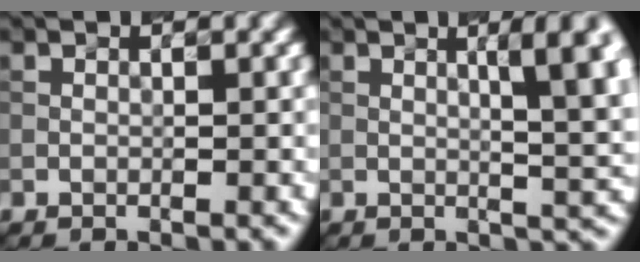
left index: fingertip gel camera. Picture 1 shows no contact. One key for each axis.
{"total": 6.5, "fx": 1.7, "fy": 1.7, "fz": 6.1, "tx": -0.062, "ty": 0.005, "tz": 0.026}